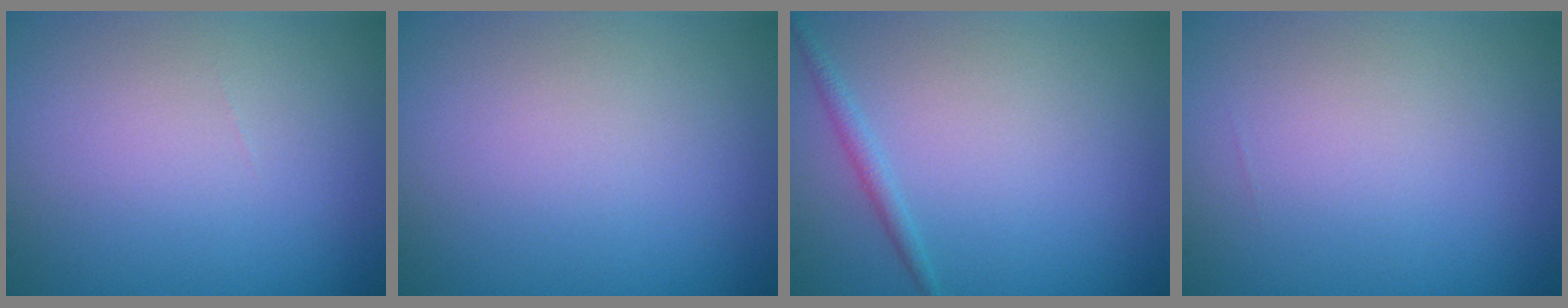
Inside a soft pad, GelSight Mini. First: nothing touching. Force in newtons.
{"total": 0.0}
{"total": 1.1, "press": 1.1, "slide": 0.1}
{"total": 0.0}